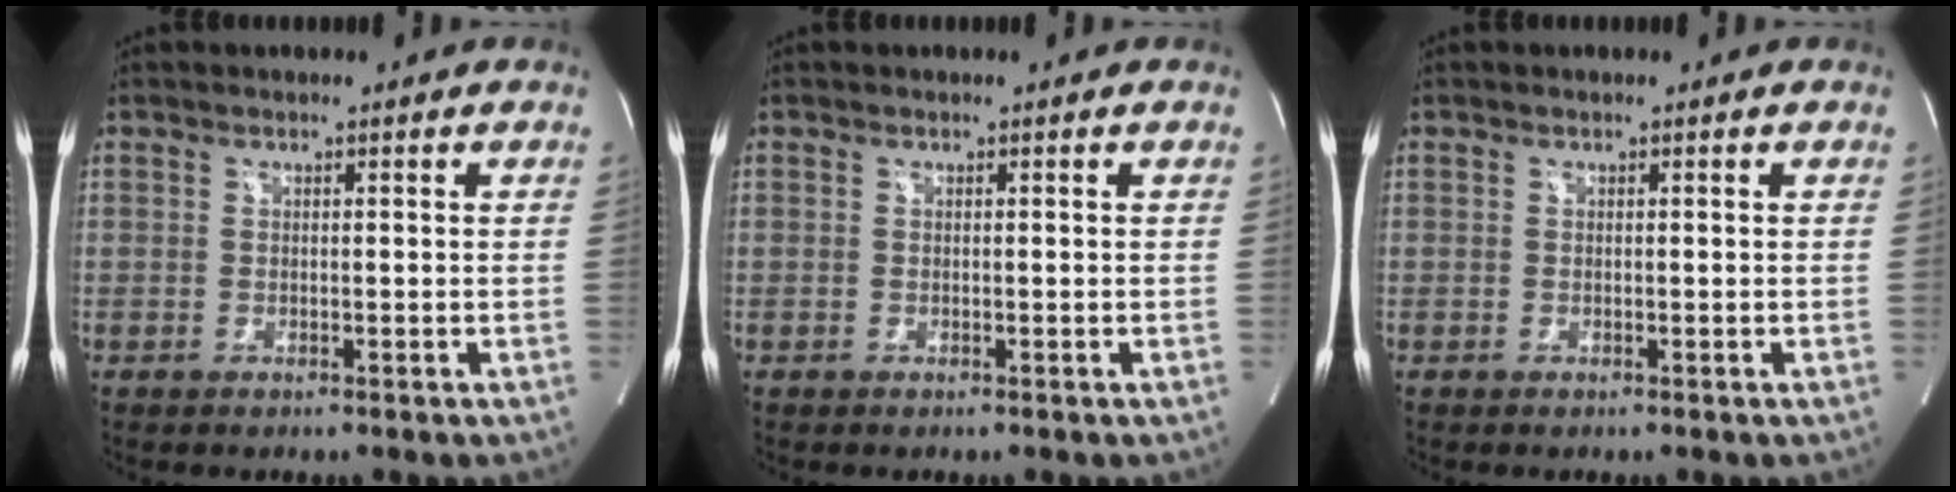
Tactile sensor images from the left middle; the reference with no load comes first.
{"total": 0.0}
{"total": 0.0}